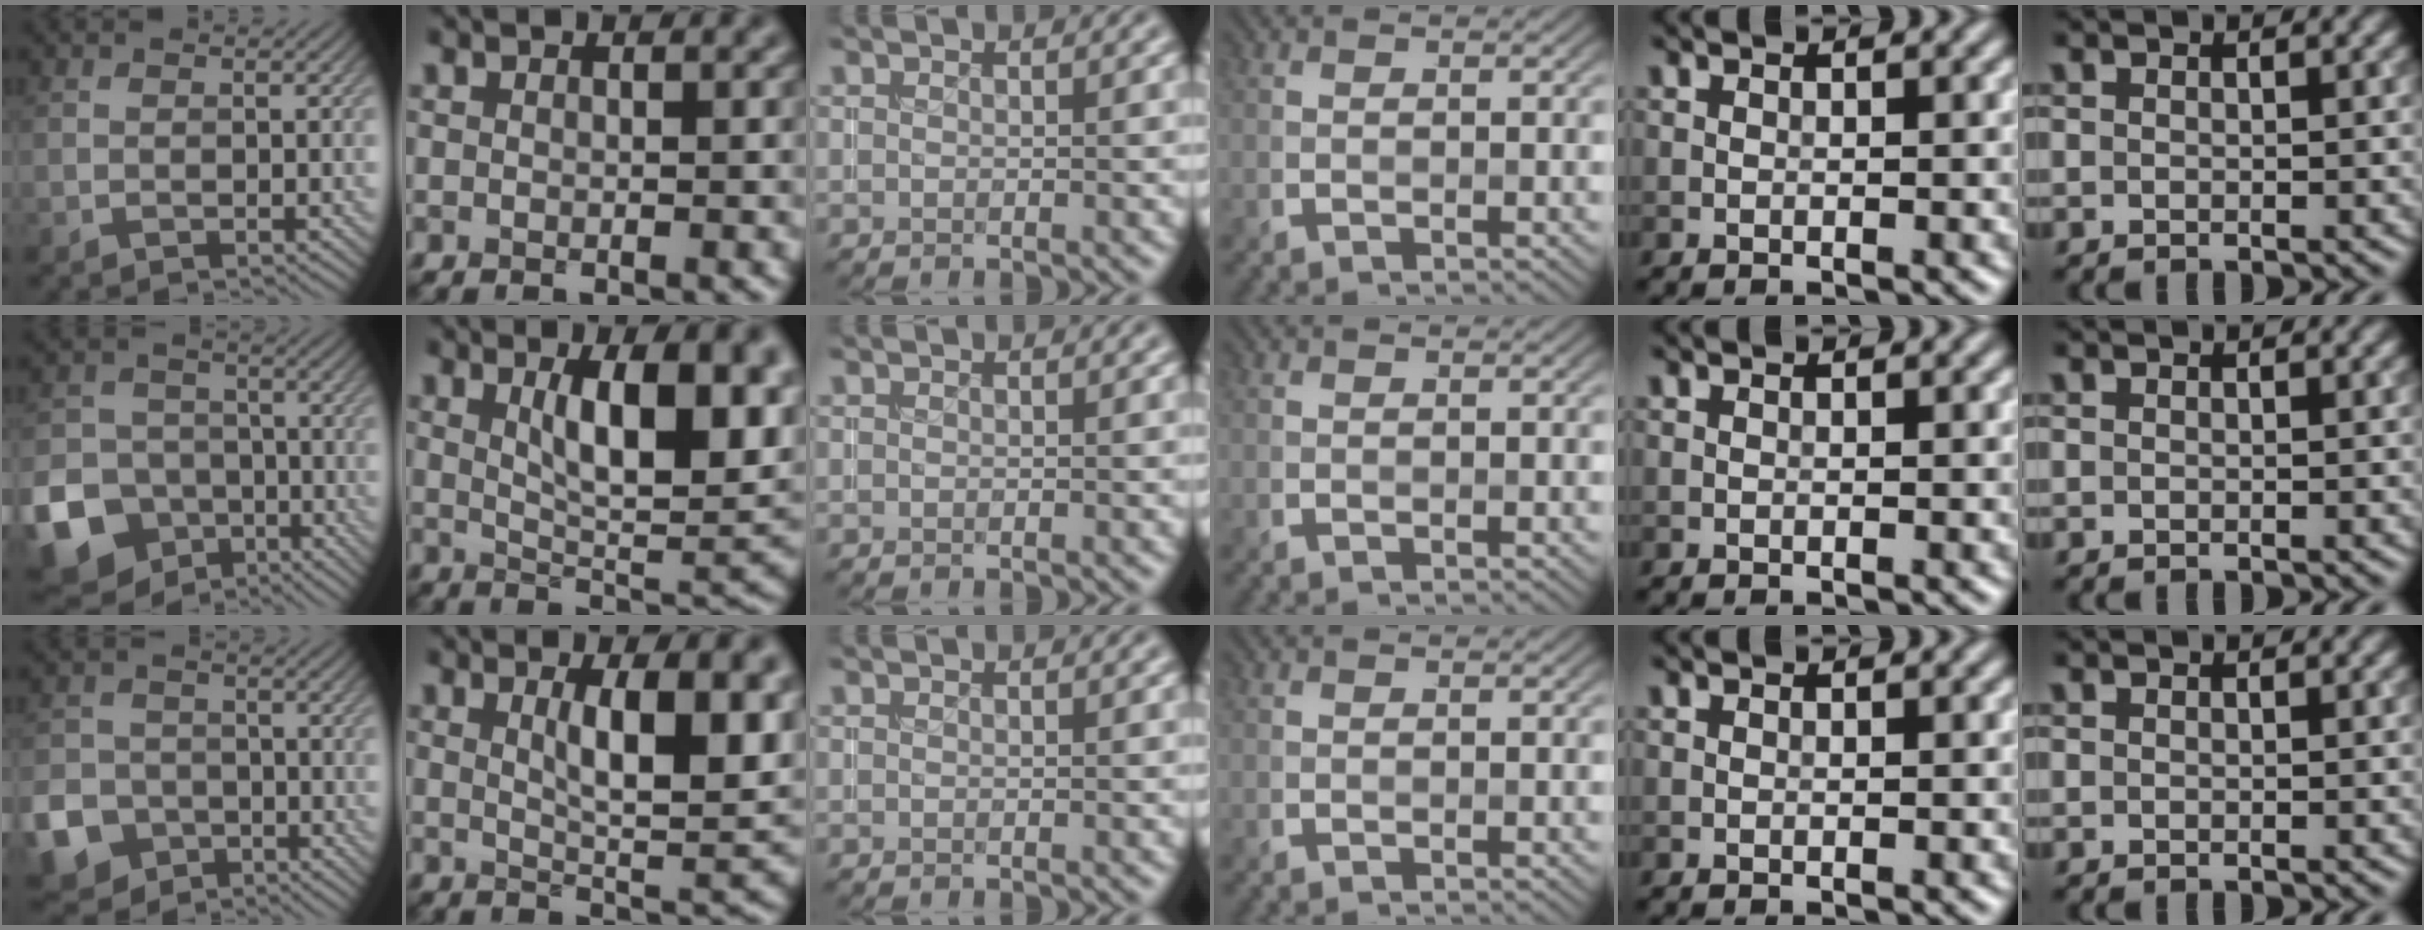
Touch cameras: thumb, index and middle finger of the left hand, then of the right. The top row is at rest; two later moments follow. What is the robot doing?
{"motion": "insert", "object": "coin"}